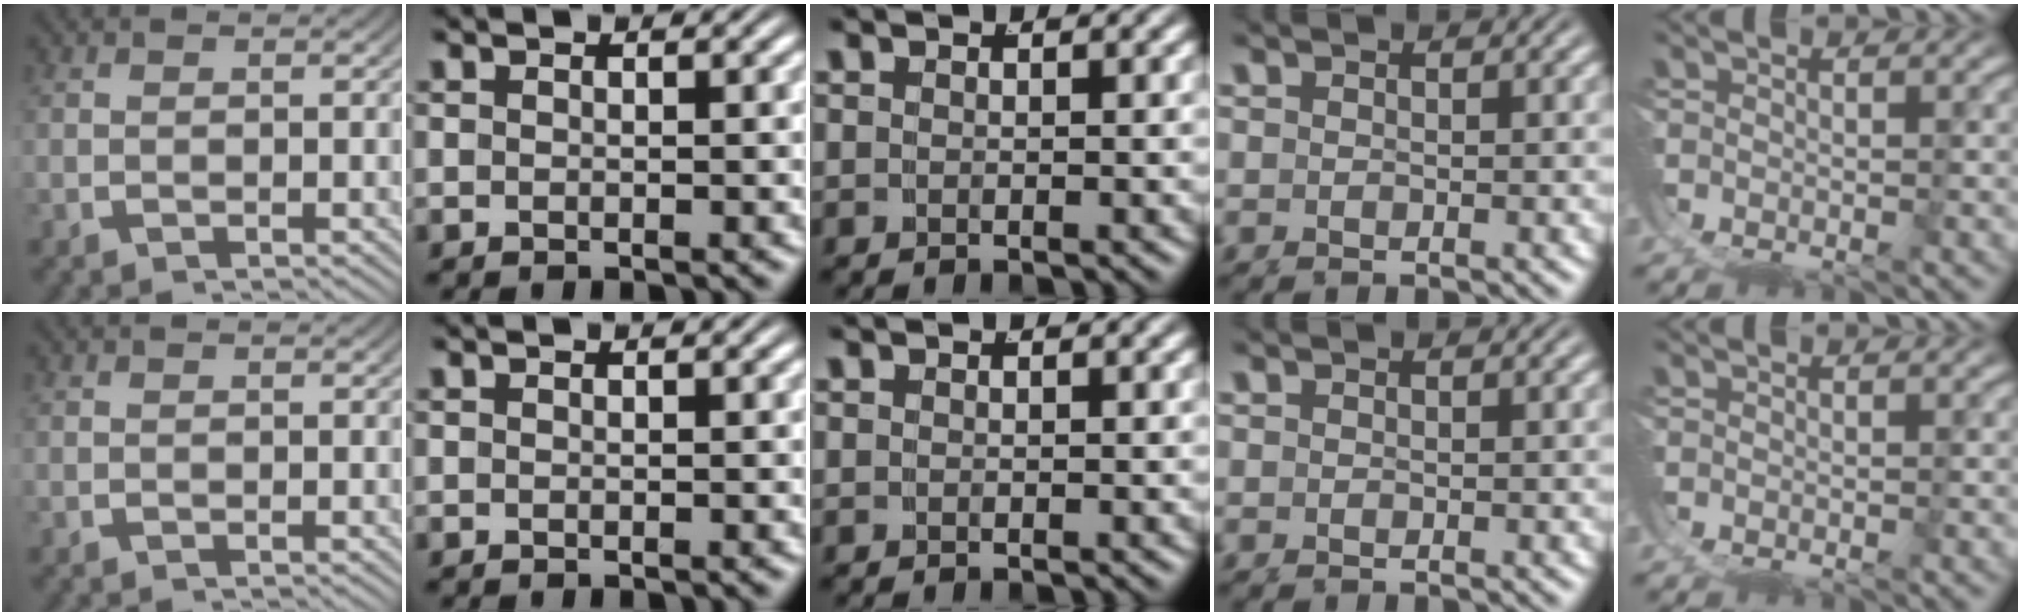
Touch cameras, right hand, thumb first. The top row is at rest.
{}